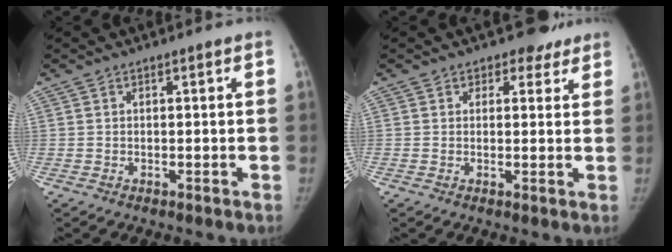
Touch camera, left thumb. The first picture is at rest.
{"total": 3.6, "force": [2.7, 2.4, 0.4], "torque": [0.024, -0.012, 0.030]}